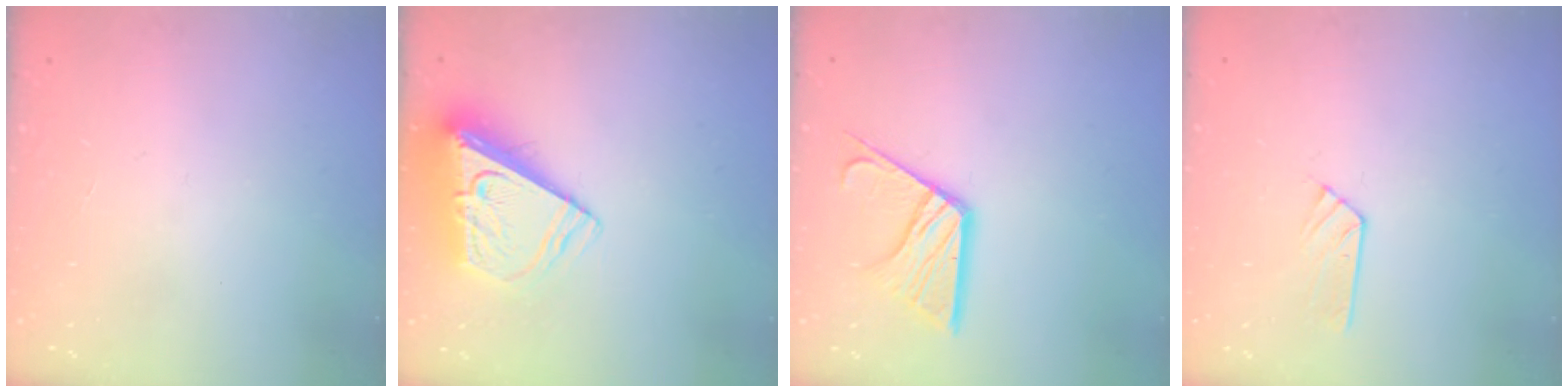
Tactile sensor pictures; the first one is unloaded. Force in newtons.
{"total": 9.9, "press": 9.9, "slide": 1.3}
{"total": 14.0, "press": 13.9, "slide": 1.3}
{"total": 3.9, "press": 3.9, "slide": 0.5}